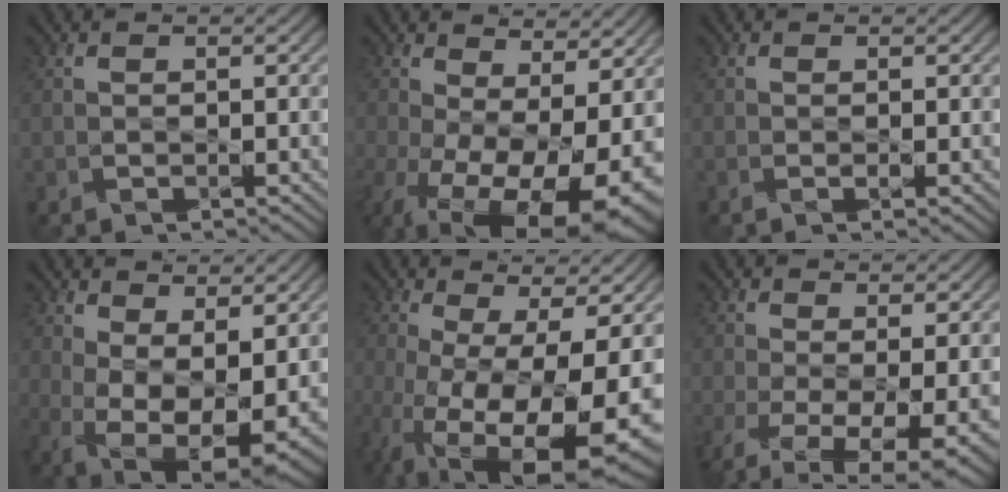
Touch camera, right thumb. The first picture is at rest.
{"total": 17.8, "force": [-4.6, 9.5, 14.4], "torque": [-0.272, -0.074, -0.021]}
{"total": 1.1, "force": [-0.2, 0.1, 1.1], "torque": [-0.024, -0.005, -0.008]}
{"total": 13.6, "force": [-0.8, 7.0, 11.7], "torque": [-0.214, -0.038, 0.023]}
{"total": 18.1, "force": [-6.3, 7.5, 15.2], "torque": [-0.295, -0.054, -0.078]}
{"total": 10.0, "force": [-3.6, 4.0, 8.5], "torque": [-0.177, -0.027, -0.051]}